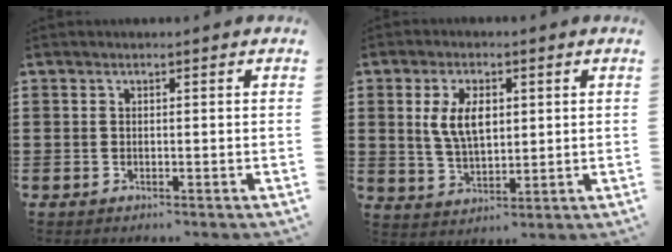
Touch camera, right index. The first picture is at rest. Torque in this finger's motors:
{"motor_torque": [0.43, -0.18, 0.47, 0.15]}